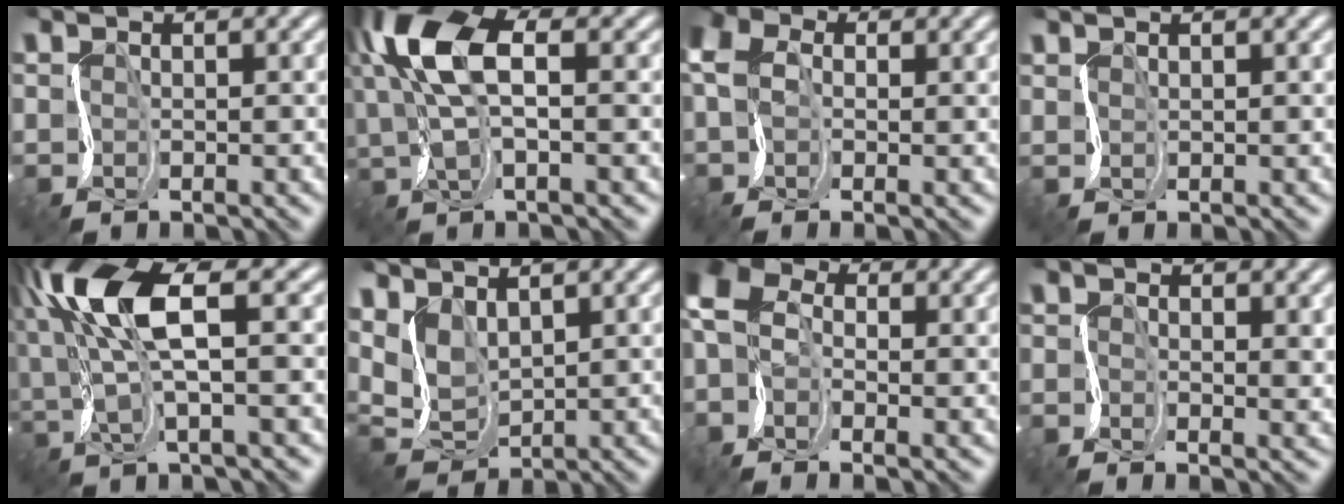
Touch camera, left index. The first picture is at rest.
{"total": 9.1, "force": [2.5, 4.0, 7.8], "torque": [-0.189, 0.016, 0.039]}
{"total": 5.4, "force": [0.2, 3.8, 3.9], "torque": [-0.077, 0.022, -0.016]}
{"total": 1.3, "force": [1.1, -0.1, 0.6], "torque": [-0.015, 0.012, 0.017]}
{"total": 9.4, "force": [3.0, 2.6, 8.5], "torque": [-0.190, 0.012, 0.048]}
{"total": 3.6, "force": [1.8, 1.4, 2.8], "torque": [-0.068, 0.003, 0.030]}
{"total": 7.3, "force": [-1.2, 4.7, 5.5], "torque": [-0.108, 0.017, -0.042]}
{"total": 1.5, "force": [0.4, 0.1, 1.4], "torque": [-0.026, 0.004, 0.001]}